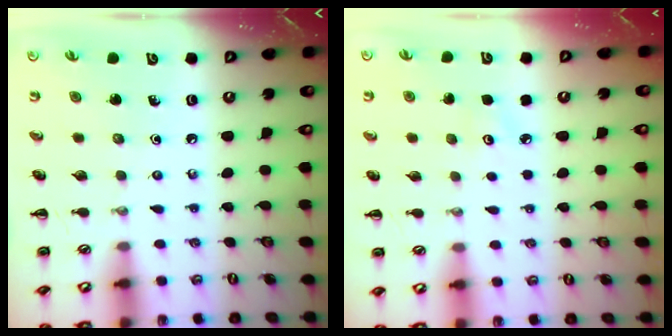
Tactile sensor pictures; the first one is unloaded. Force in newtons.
{"total": 2.8, "press": 2.7, "slide": 0.8}